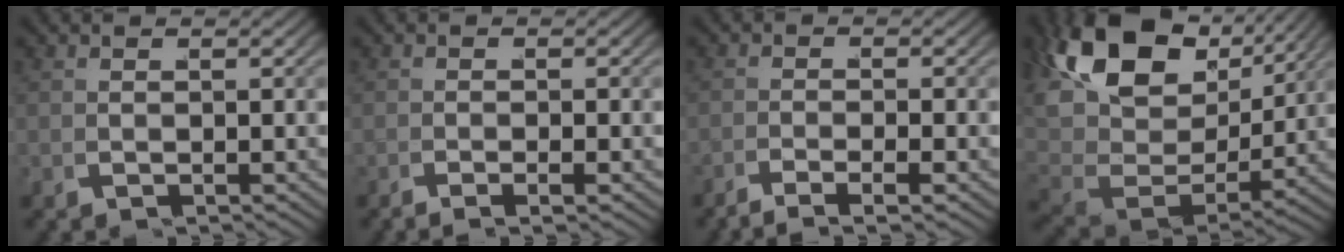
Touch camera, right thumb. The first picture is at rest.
{"total": 0.5, "force": [-0.3, -0.2, 0.4], "torque": [0.002, 0.002, -0.009]}
{"total": 2.1, "force": [-1.7, 0.3, 1.3], "torque": [-0.017, -0.003, -0.030]}
{"total": 12.8, "force": [5.6, 7.4, 8.9], "torque": [-0.192, -0.001, 0.101]}